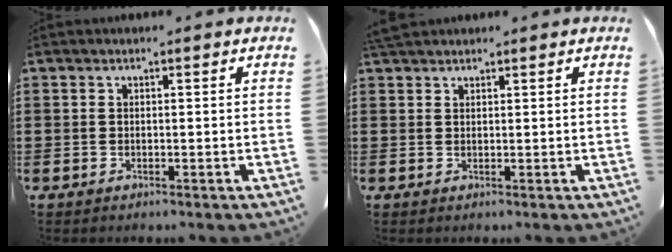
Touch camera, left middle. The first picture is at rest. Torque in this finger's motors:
{"motor_torque": [0.26, 0.19, 0.07, 0.06]}